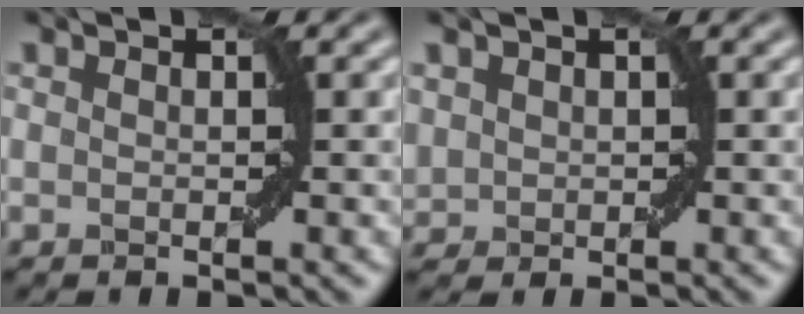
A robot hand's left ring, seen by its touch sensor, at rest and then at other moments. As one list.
[{"total": 1.8, "force": [0.5, 1.6, 0.6], "torque": [-0.017, 0.001, 0.012]}]